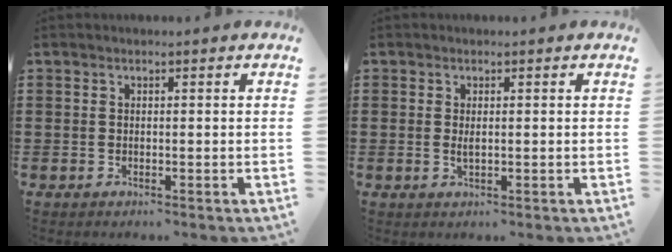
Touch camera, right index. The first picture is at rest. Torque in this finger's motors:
{"motor_torque": [-0.26, 0.57, 0.03, 0.01]}